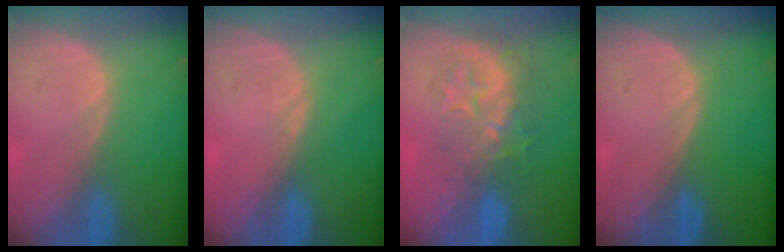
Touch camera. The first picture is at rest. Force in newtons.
{"total": 0.5, "press": 0.5, "slide": 0.2}
{"total": 9.2, "press": 8.1, "slide": 4.5}
{"total": 0.0}